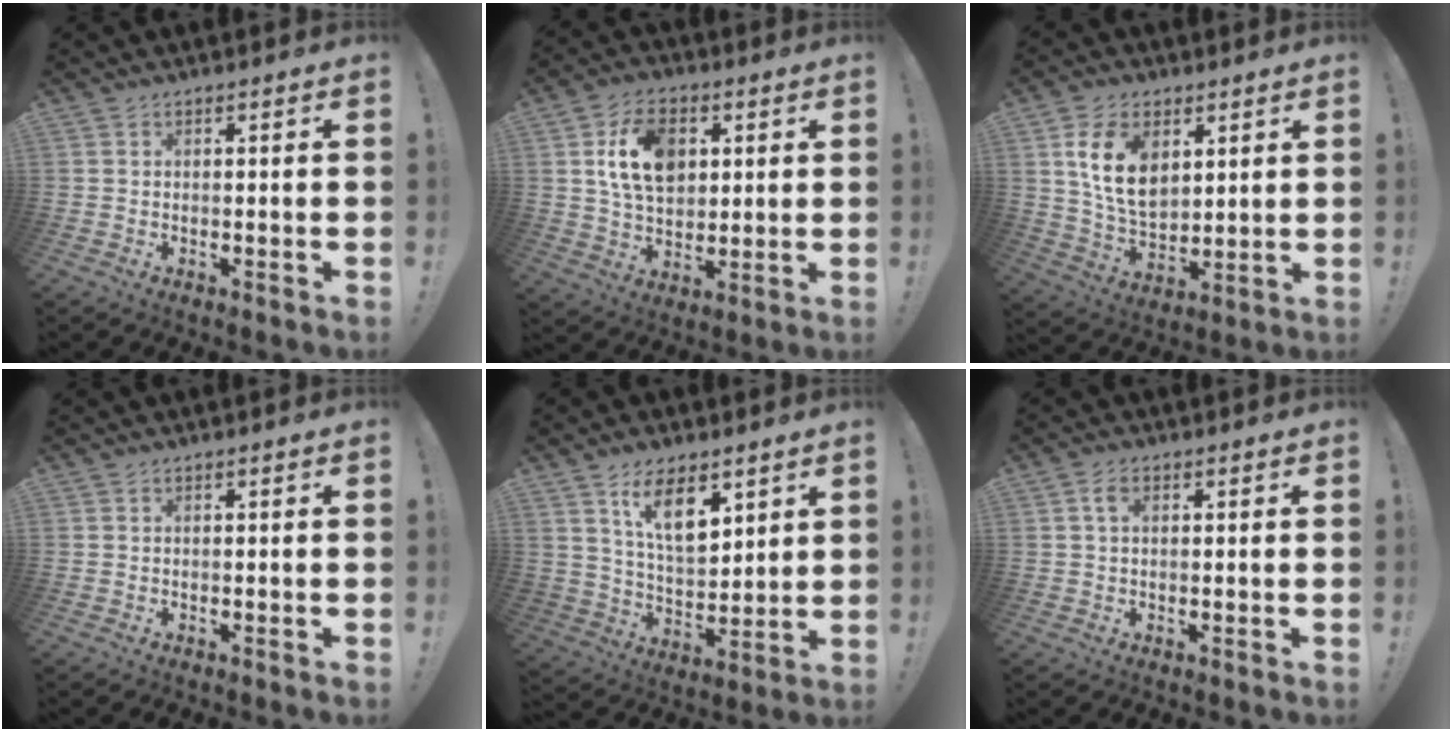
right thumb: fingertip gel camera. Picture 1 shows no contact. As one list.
[{"total": 13.8, "force": [4.0, 9.5, 9.2], "torque": [-0.150, -0.002, 0.071]}, {"total": 14.0, "force": [5.3, 9.4, 8.9], "torque": [-0.162, -0.013, 0.103]}, {"total": 0.0}, {"total": 12.6, "force": [7.6, 6.8, 7.4], "torque": [-0.127, -0.035, 0.144]}, {"total": 2.9, "force": [1.1, 1.6, 2.2], "torque": [-0.037, 0.001, 0.017]}]